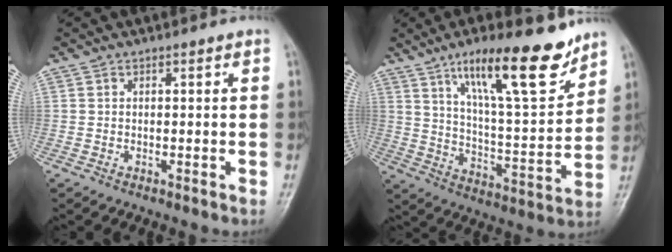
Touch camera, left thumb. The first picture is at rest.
{"total": 18.9, "force": [12.4, 4.6, 13.5], "torque": [-0.184, -0.068, 0.207]}